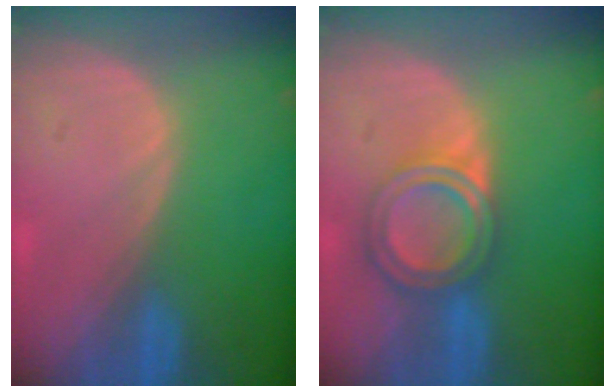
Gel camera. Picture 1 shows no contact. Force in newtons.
{"total": 6.4, "press": 5.8, "slide": 2.8}